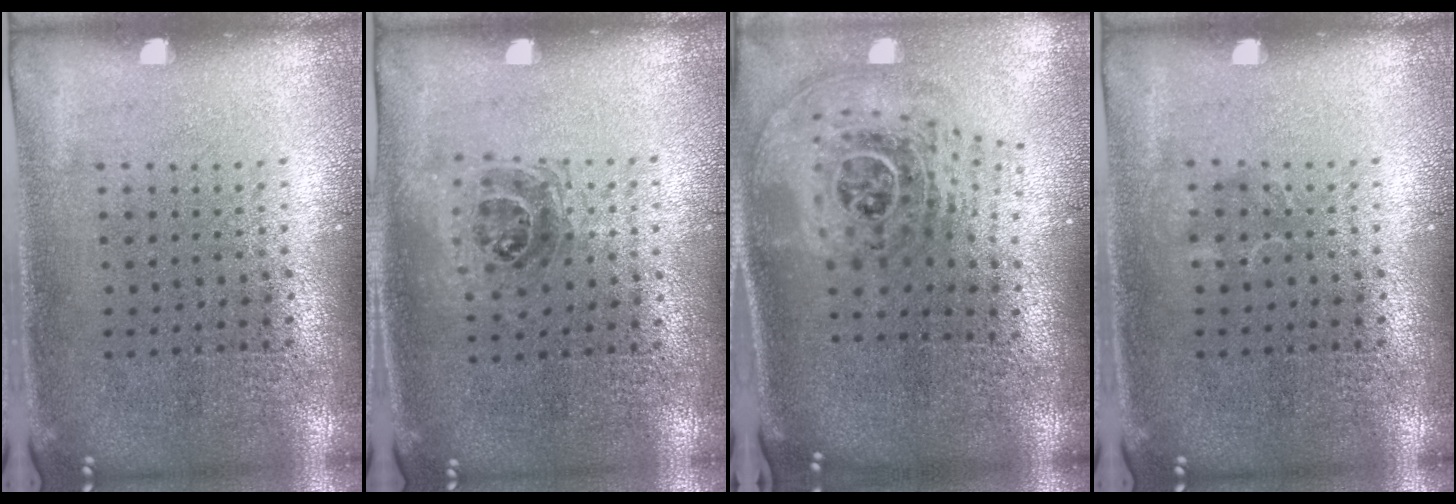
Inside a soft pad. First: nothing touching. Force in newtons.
{"total": 1.0, "press": 1.0, "slide": 0.4}
{"total": 2.8, "press": 1.8, "slide": 2.1}
{"total": 0.7, "press": 0.7, "slide": 0.2}